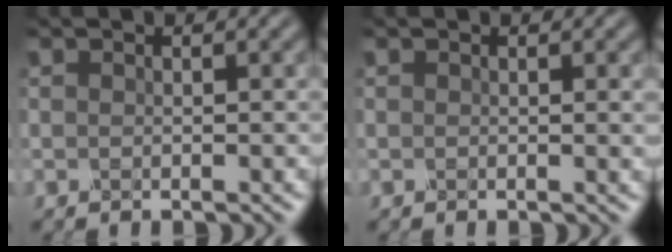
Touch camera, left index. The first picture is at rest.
{"total": 1.0, "force": [0.2, 0.3, 1.0], "torque": [-0.010, 0.003, 0.004]}